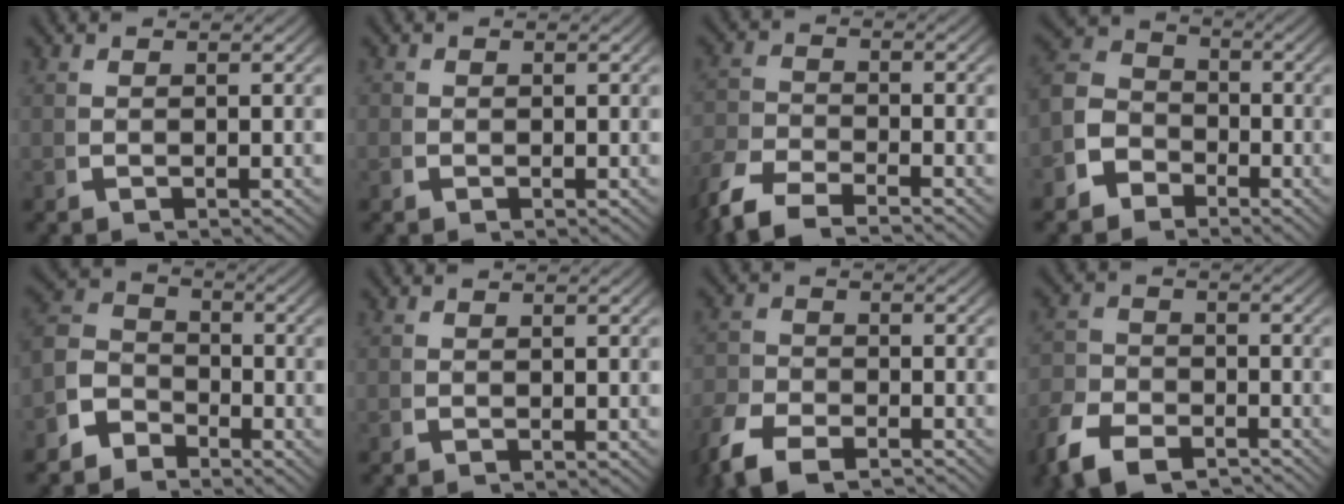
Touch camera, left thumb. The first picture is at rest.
{"total": 0.7, "force": [-0.1, 0.7, 0.0], "torque": [0.001, 0.000, -0.006]}
{"total": 4.8, "force": [-3.9, 2.1, 1.9], "torque": [-0.040, -0.012, -0.068]}
{"total": 6.4, "force": [-1.3, 5.6, 2.9], "torque": [-0.045, -0.010, -0.027]}
{"total": 5.8, "force": [-1.5, 4.8, 2.8], "torque": [-0.046, -0.014, -0.030]}
{"total": 0.0}
{"total": 4.1, "force": [-3.3, 1.9, 1.6], "torque": [-0.032, -0.012, -0.058]}
{"total": 5.2, "force": [-4.1, 2.6, 1.9], "torque": [-0.028, -0.013, -0.071]}